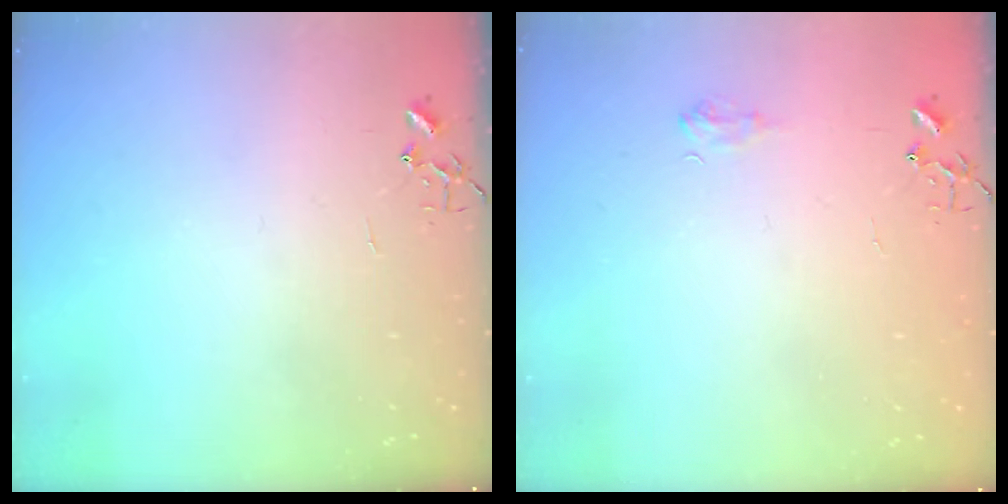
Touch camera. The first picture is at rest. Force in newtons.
{"total": 6.0, "press": 5.9, "slide": 0.7}